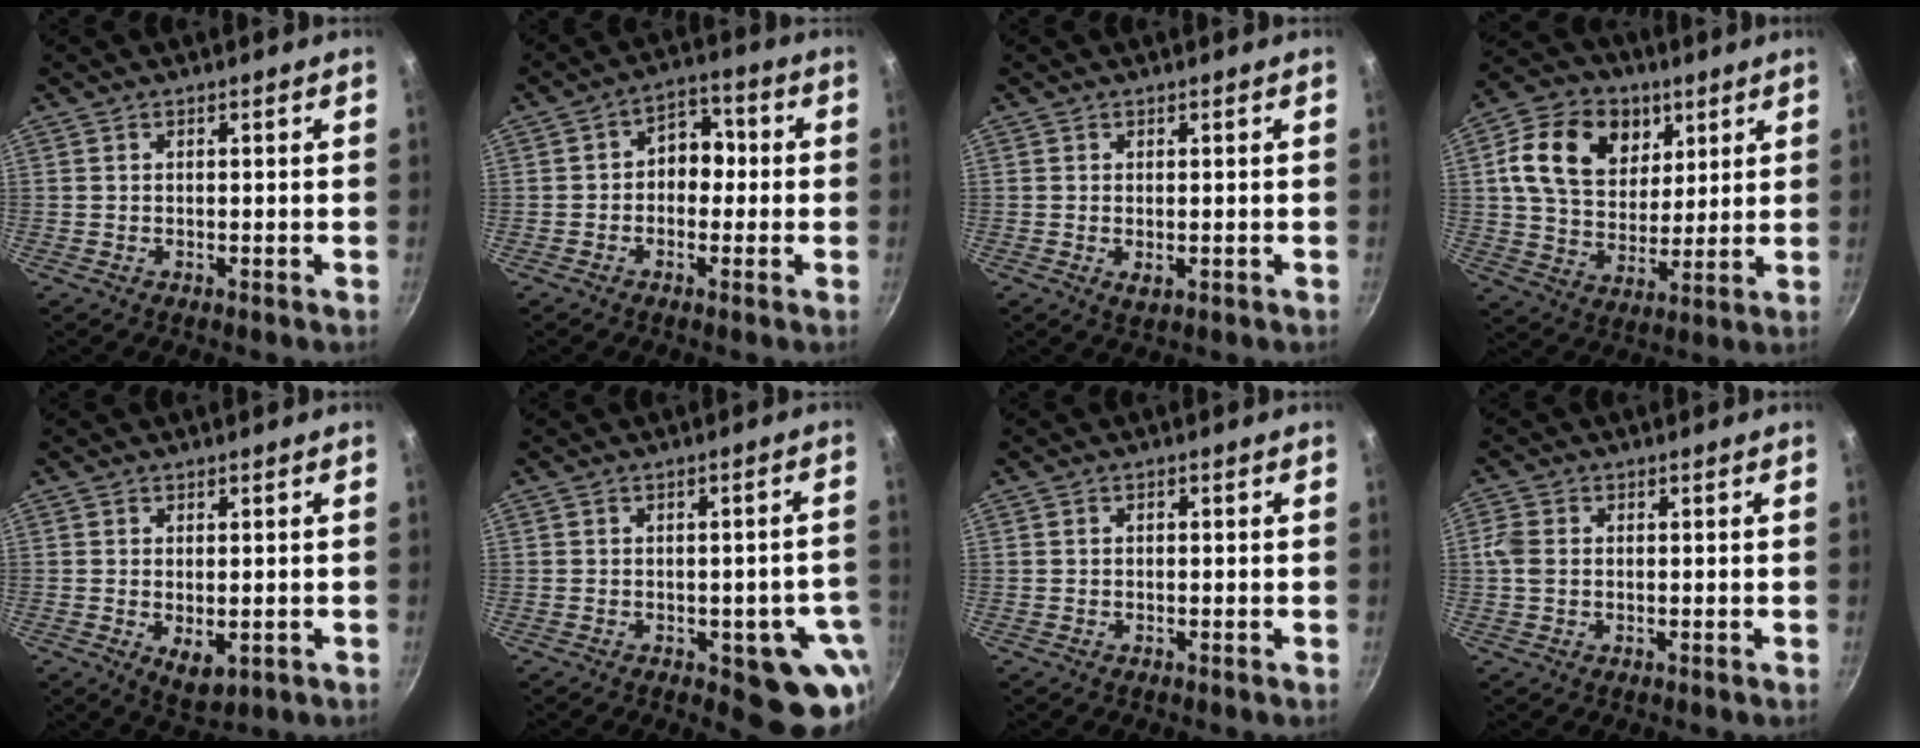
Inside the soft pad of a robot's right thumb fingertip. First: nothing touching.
{"total": 6.6, "force": [-0.3, 5.1, 4.2], "torque": [-0.010, 0.022, -0.019]}
{"total": 2.0, "force": [-0.4, 1.1, 1.7], "torque": [-0.029, -0.006, -0.003]}
{"total": 17.6, "force": [6.2, 13.0, 10.1], "torque": [-0.155, -0.014, 0.103]}
{"total": 5.1, "force": [-1.0, 2.8, 4.1], "torque": [-0.058, -0.012, -0.005]}
{"total": 11.7, "force": [-3.8, 5.5, 9.6], "torque": [-0.048, 0.010, -0.045]}
{"total": 0.6, "force": [-0.1, 0.5, 0.4], "torque": [-0.008, 0.006, -0.001]}
{"total": 3.2, "force": [0.1, 2.4, 2.2], "torque": [-0.048, 0.006, -0.002]}